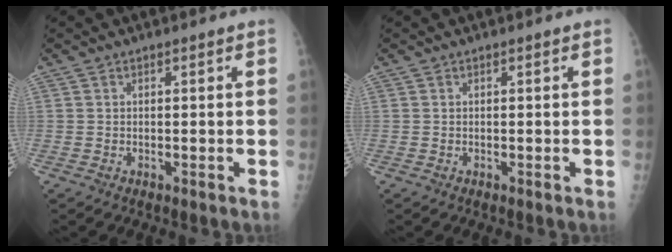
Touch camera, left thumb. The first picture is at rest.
{"total": 0.0}